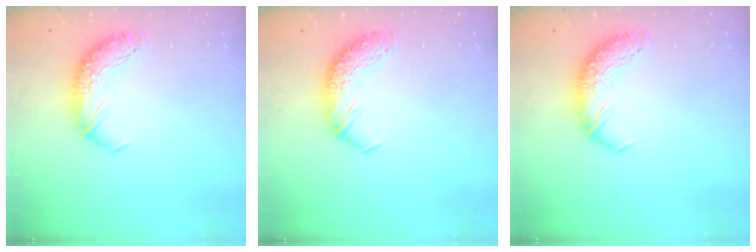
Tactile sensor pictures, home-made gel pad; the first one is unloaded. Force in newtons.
{"total": 0.0}
{"total": 0.0}